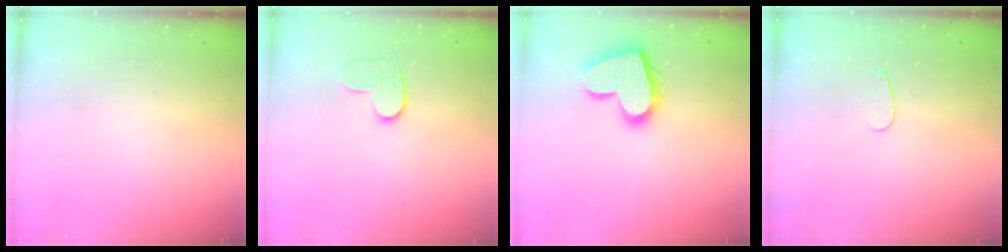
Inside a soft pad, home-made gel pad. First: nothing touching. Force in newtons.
{"total": 7.0, "press": 7.0, "slide": 0.2}
{"total": 17.7, "press": 17.7, "slide": 1.5}
{"total": 2.6, "press": 2.5, "slide": 0.3}